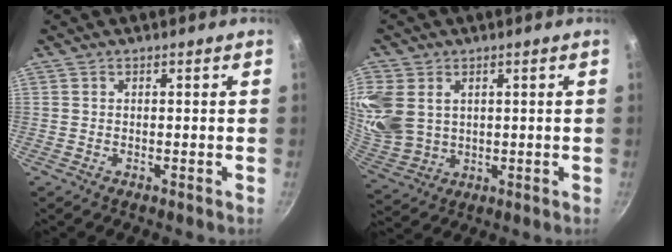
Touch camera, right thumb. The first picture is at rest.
{"total": 13.8, "force": [3.6, 10.7, 8.0], "torque": [-0.177, -0.009, 0.087]}